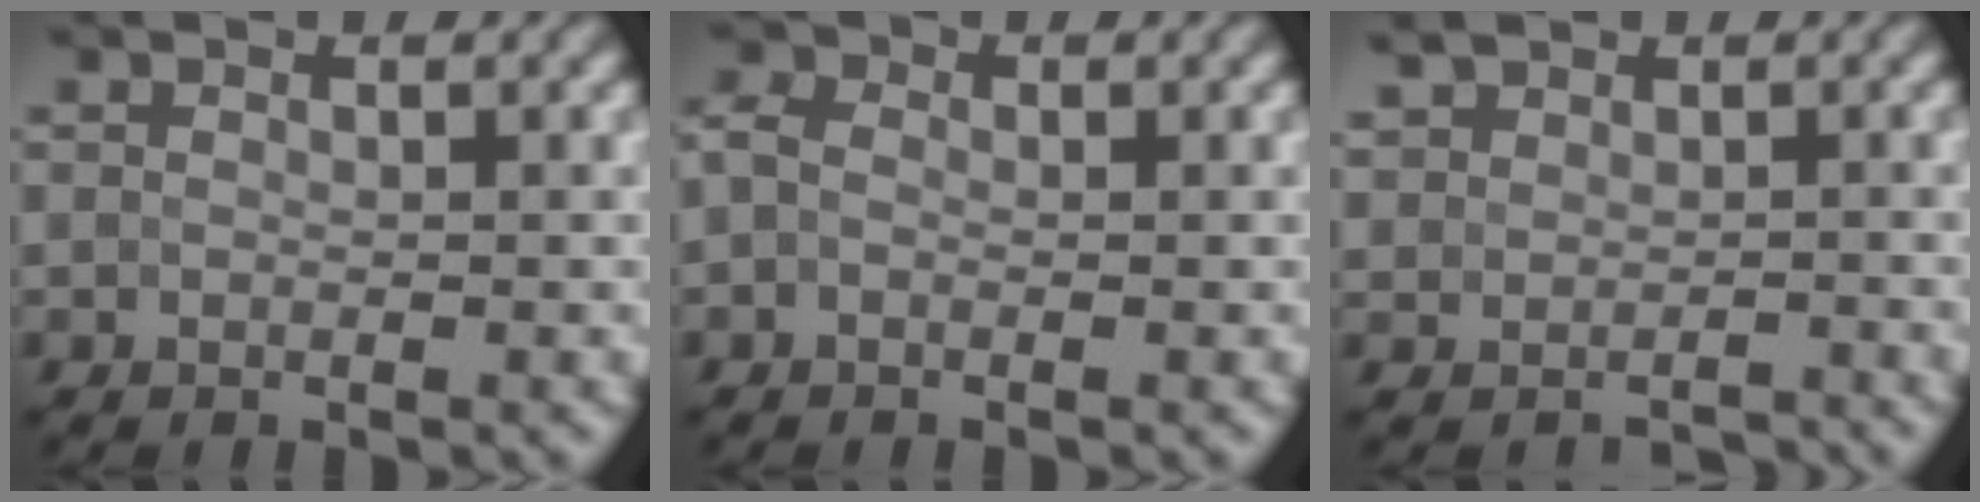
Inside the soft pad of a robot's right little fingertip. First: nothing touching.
{"total": 1.7, "force": [-0.3, 1.3, 1.0], "torque": [-0.025, 0.008, -0.020]}
{"total": 2.4, "force": [0.5, 2.3, 0.4], "torque": [0.006, 0.000, 0.011]}